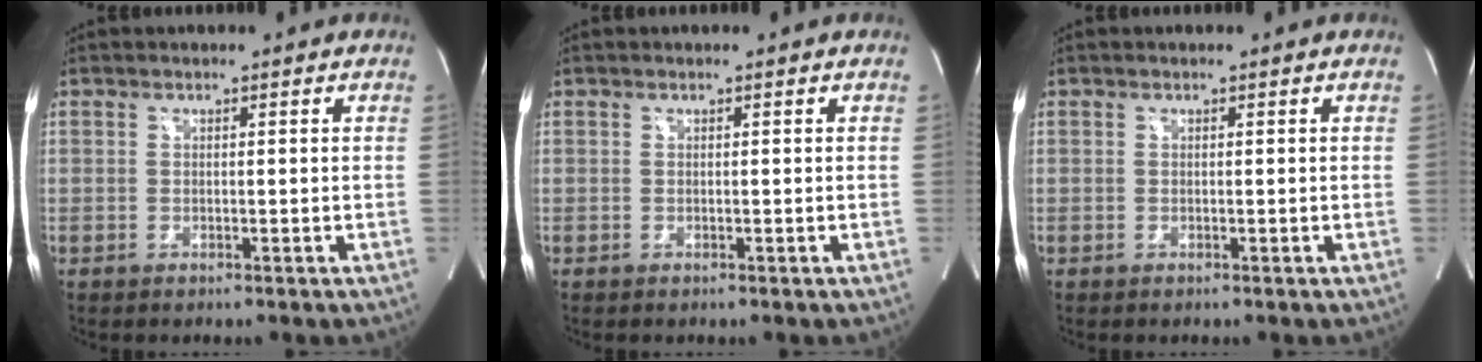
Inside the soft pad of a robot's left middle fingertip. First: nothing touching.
{"total": 0.0}
{"total": 0.0}